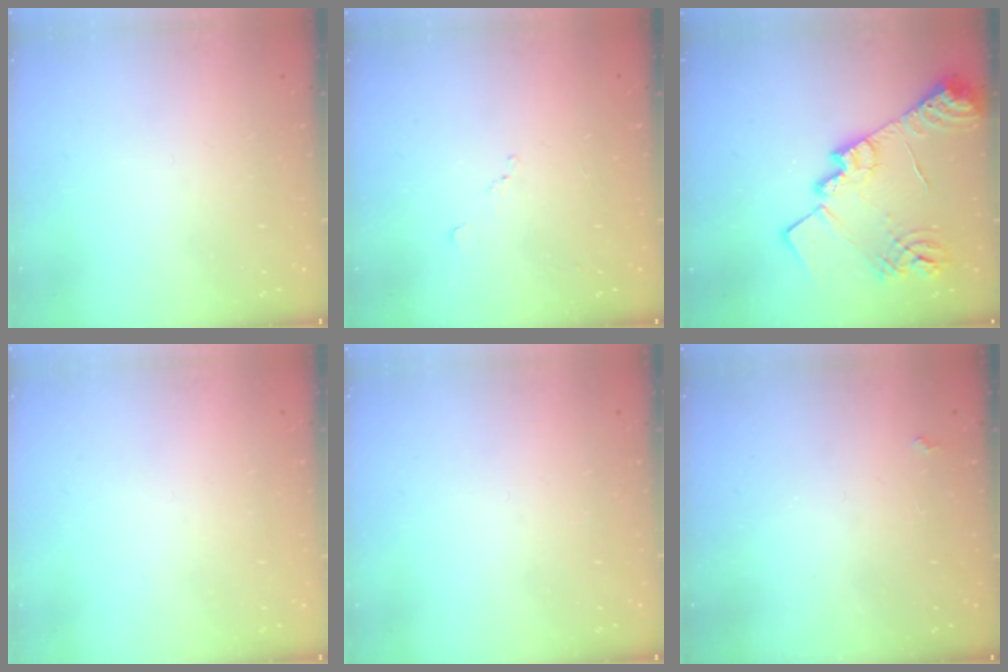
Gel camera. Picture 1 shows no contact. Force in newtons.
{"total": 6.6, "press": 6.6, "slide": 0.7}
{"total": 19.4, "press": 19.3, "slide": 1.6}
{"total": 0.0}
{"total": 0.0}
{"total": 1.9, "press": 1.9, "slide": 0.3}